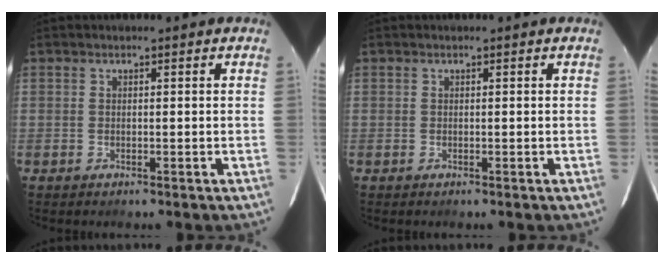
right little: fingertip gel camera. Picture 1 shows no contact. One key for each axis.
{"total": 0.0}